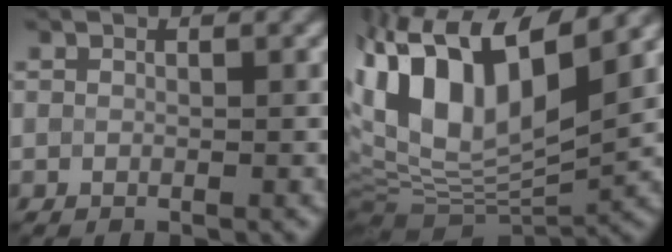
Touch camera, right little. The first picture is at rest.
{"total": 15.9, "force": [4.9, 7.8, 13.0], "torque": [-0.247, 0.033, 0.086]}